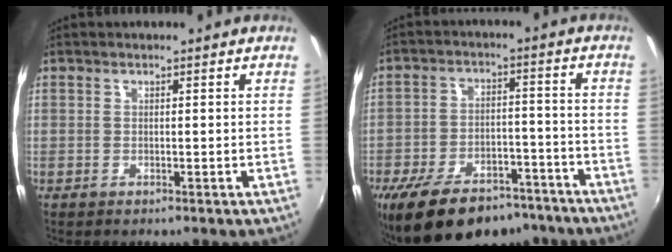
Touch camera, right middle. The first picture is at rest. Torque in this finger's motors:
{"motor_torque": [1.27, -0.87, 0.64, 0.21]}